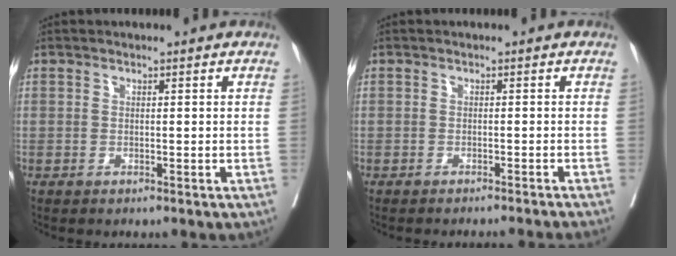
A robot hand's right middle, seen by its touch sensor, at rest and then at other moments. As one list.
[{"total": 6.0, "force": [-5.5, -1.3, 1.7], "torque": [-0.009, -0.019, -0.066]}]